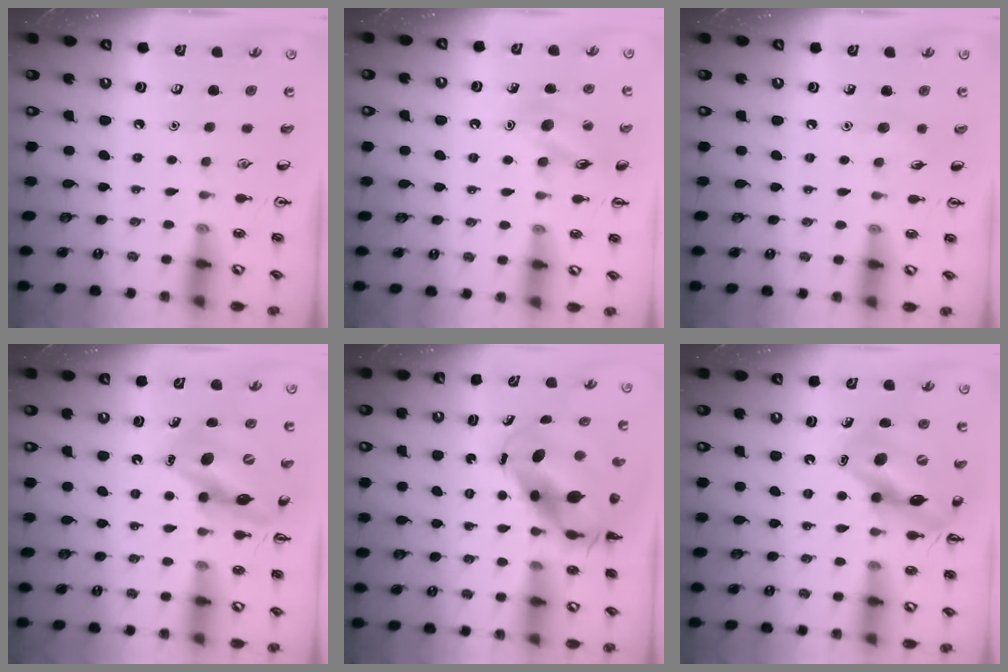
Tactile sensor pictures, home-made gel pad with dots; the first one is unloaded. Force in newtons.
{"total": 12.2, "press": 12.1, "slide": 1.9}
{"total": 3.4, "press": 3.3, "slide": 1.0}
{"total": 12.4, "press": 11.7, "slide": 4.1}
{"total": 9.1, "press": 8.8, "slide": 2.2}
{"total": 13.7, "press": 13.2, "slide": 3.4}